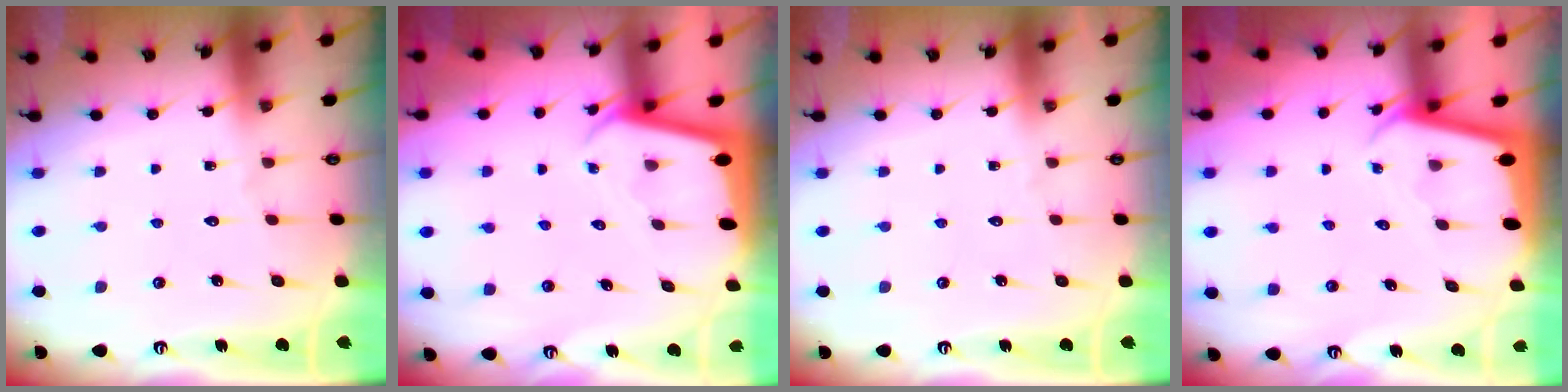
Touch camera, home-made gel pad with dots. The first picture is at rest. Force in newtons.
{"total": 2.2, "press": 2.2, "slide": 0.1}
{"total": 0.0}
{"total": 2.2, "press": 2.2, "slide": 0.1}